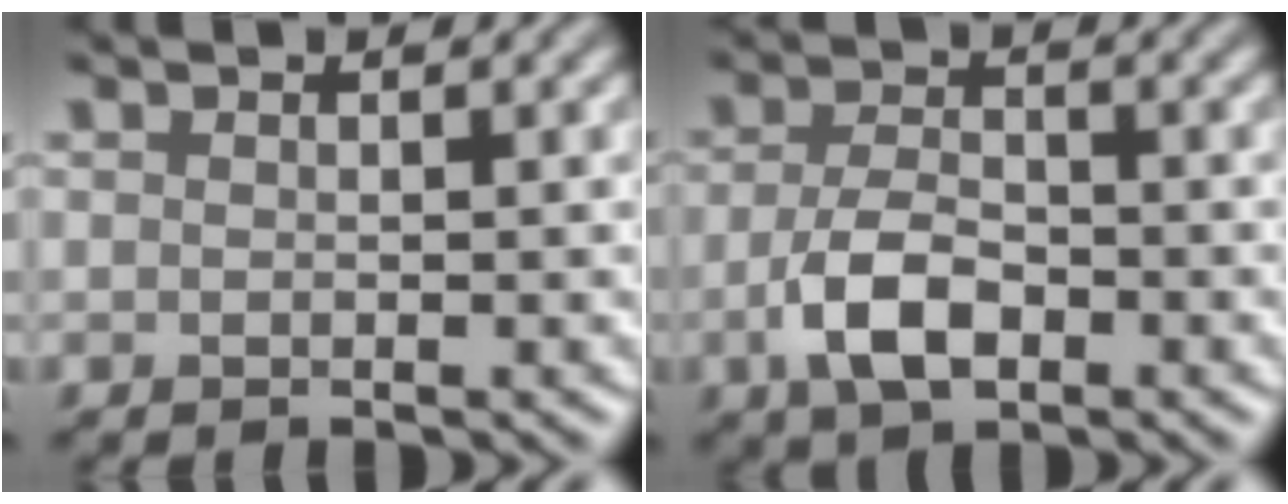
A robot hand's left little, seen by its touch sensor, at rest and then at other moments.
{"total": 4.3, "force": [-1.7, 2.2, 3.3], "torque": [-0.072, -0.003, -0.038]}